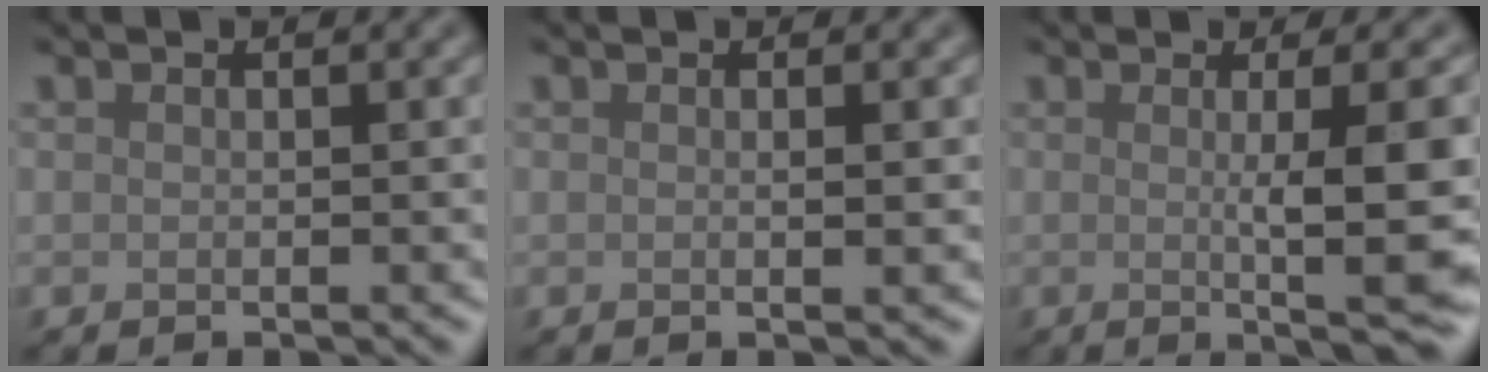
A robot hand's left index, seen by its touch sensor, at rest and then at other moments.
{"total": 1.4, "force": [0.0, 0.4, 1.3], "torque": [-0.014, 0.001, -0.004]}
{"total": 8.1, "force": [-0.4, 1.3, 7.9], "torque": [-0.108, -0.004, -0.004]}